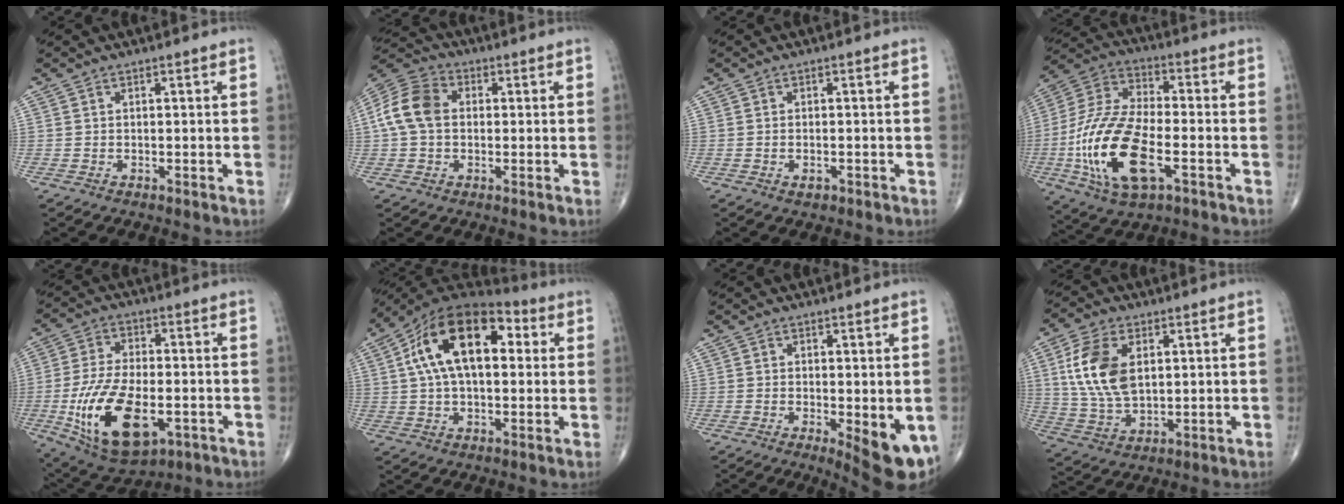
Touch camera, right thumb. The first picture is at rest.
{"total": 10.1, "force": [0.7, 7.4, 6.9], "torque": [-0.136, 0.028, 0.004]}
{"total": 1.3, "force": [-0.7, 0.7, 0.9], "torque": [-0.013, 0.002, -0.009]}
{"total": 20.6, "force": [-5.9, 9.5, 17.3], "torque": [-0.361, 0.016, -0.104]}
{"total": 18.8, "force": [-5.3, 9.6, 15.3], "torque": [-0.281, 0.003, -0.074]}
{"total": 19.0, "force": [4.1, 10.5, 15.3], "torque": [-0.248, 0.029, 0.058]}
{"total": 9.2, "force": [-2.4, 3.1, 8.3], "torque": [-0.097, -0.019, -0.026]}
{"total": 12.9, "force": [3.2, 7.5, 10.0], "torque": [-0.196, -0.008, 0.066]}